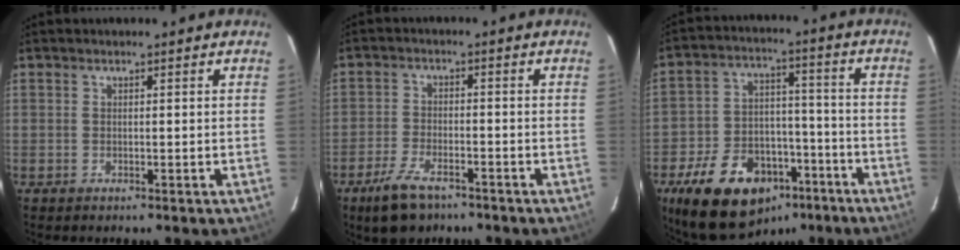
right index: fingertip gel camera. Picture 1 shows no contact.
{"total": 7.9, "force": [-5.6, 3.4, 4.4], "torque": [-0.112, -0.010, -0.102]}
{"total": 20.2, "force": [-12.3, 12.2, 10.3], "torque": [-0.221, 0.023, -0.181]}